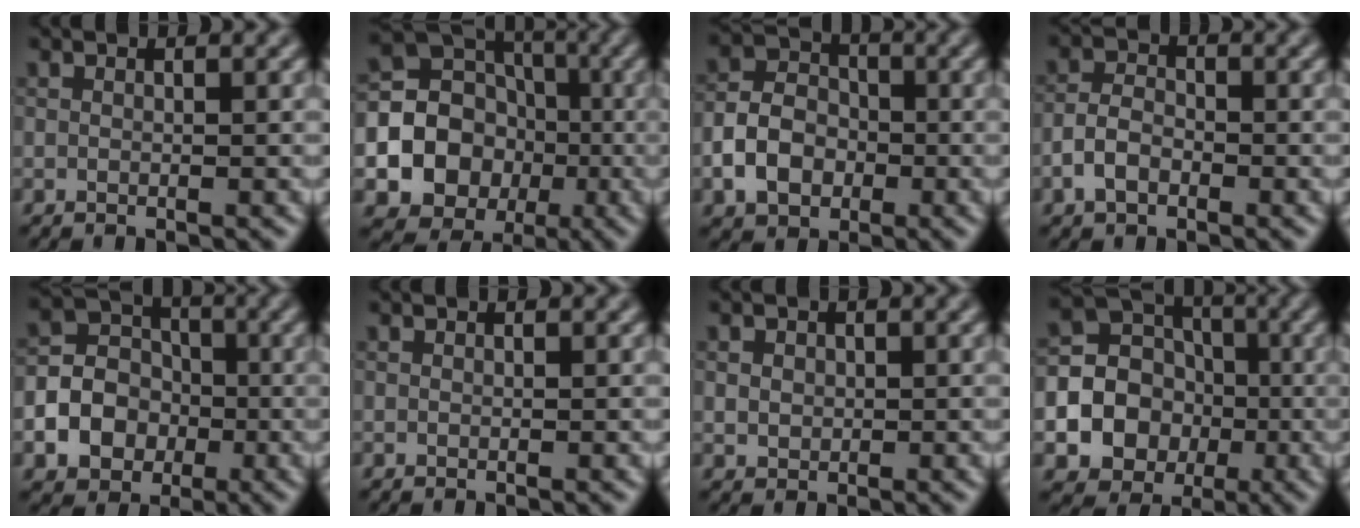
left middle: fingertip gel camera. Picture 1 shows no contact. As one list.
[{"total": 16.1, "force": [-3.3, 15.1, 4.6], "torque": [-0.114, -0.015, -0.066]}, {"total": 4.8, "force": [-1.7, 3.6, 2.7], "torque": [-0.050, 0.004, -0.037]}, {"total": 2.7, "force": [-1.4, 1.7, 1.6], "torque": [-0.030, 0.006, -0.034]}, {"total": 5.9, "force": [-2.0, 4.9, 2.7], "torque": [-0.034, -0.001, -0.050]}, {"total": 0.0}, {"total": 1.2, "force": [0.2, 1.1, 0.5], "torque": [-0.007, -0.002, 0.006]}, {"total": 13.7, "force": [-3.0, 12.7, 4.0], "torque": [-0.106, -0.015, -0.067]}]